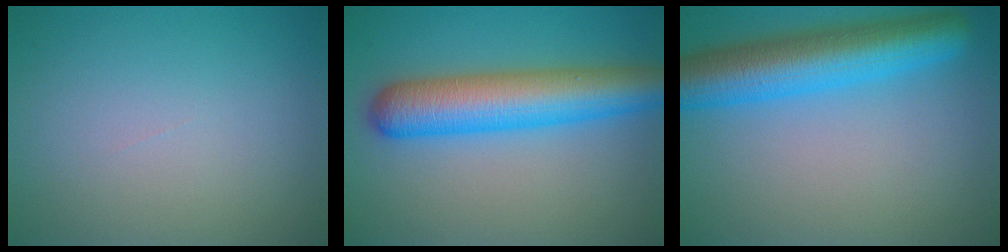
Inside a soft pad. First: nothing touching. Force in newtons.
{"total": 8.2, "press": 8.2, "slide": 0.3}
{"total": 8.2, "press": 8.2, "slide": 0.3}